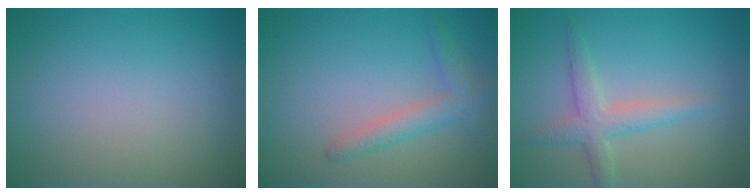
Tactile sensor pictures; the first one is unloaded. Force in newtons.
{"total": 2.6, "press": 2.5, "slide": 0.1}
{"total": 2.9, "press": 2.9, "slide": 0.1}